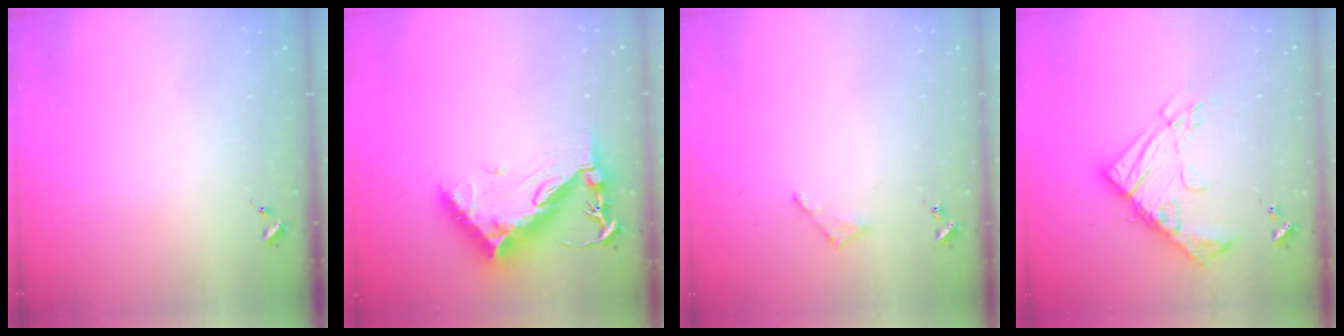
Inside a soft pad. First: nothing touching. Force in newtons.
{"total": 13.5, "press": 13.4, "slide": 1.3}
{"total": 2.8, "press": 2.7, "slide": 0.3}
{"total": 17.2, "press": 17.1, "slide": 1.6}